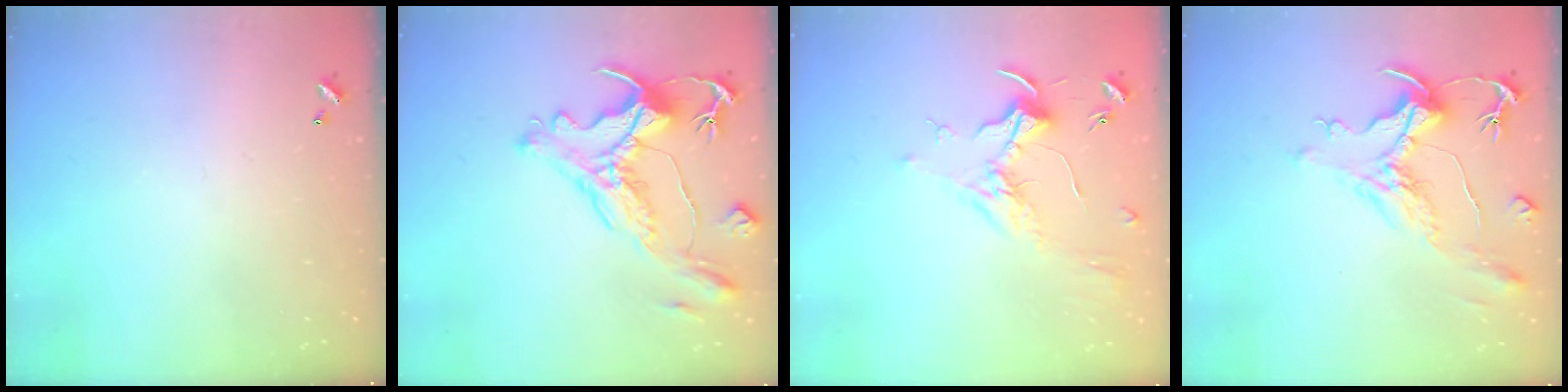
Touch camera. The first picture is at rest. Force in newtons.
{"total": 2.8, "press": 2.4, "slide": 1.5}
{"total": 1.7, "press": 1.5, "slide": 0.8}
{"total": 1.7, "press": 1.3, "slide": 1.2}